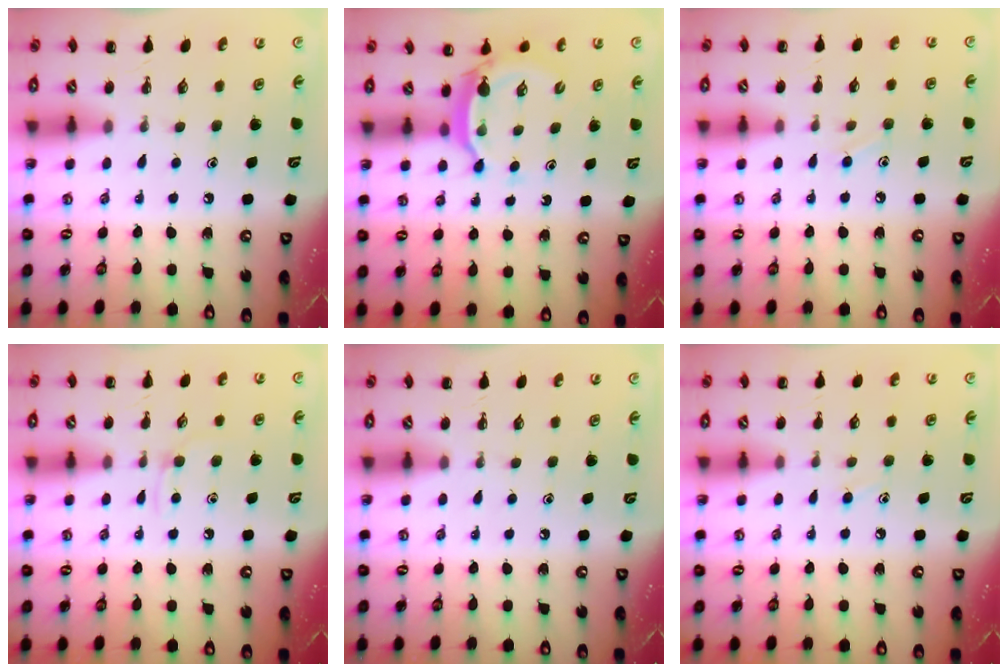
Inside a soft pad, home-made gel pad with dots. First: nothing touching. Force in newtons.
{"total": 5.2, "press": 5.1, "slide": 1.0}
{"total": 5.8, "press": 5.4, "slide": 1.9}
{"total": 2.8, "press": 2.7, "slide": 0.9}
{"total": 0.0}
{"total": 6.5, "press": 6.0, "slide": 2.5}